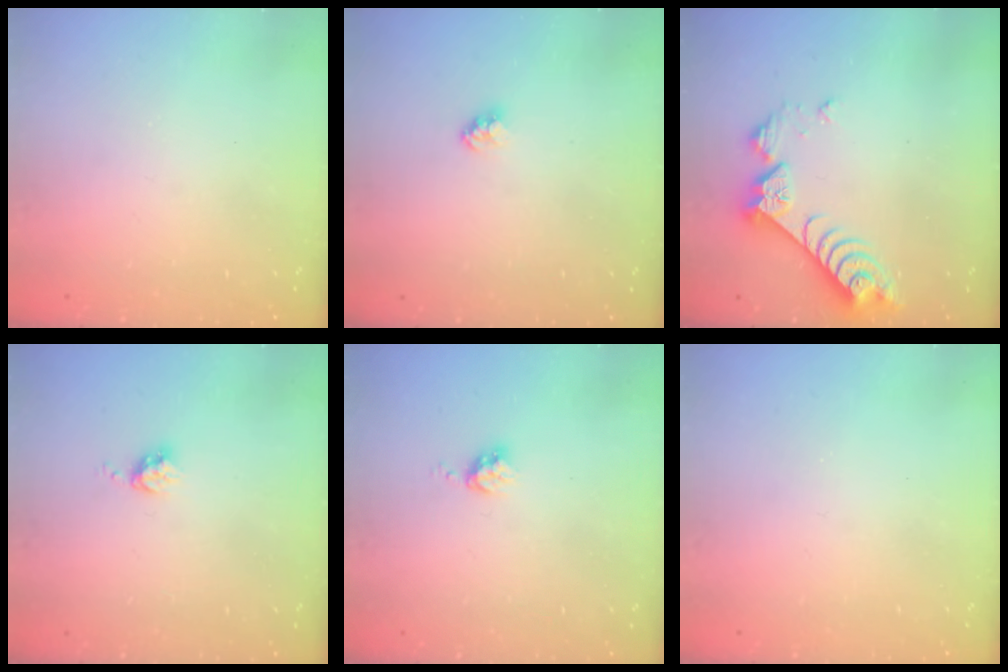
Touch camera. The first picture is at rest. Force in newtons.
{"total": 2.4, "press": 2.4, "slide": 0.1}
{"total": 8.1, "press": 8.0, "slide": 0.6}
{"total": 4.2, "press": 4.1, "slide": 0.4}
{"total": 3.7, "press": 3.7, "slide": 0.5}
{"total": 0.0}